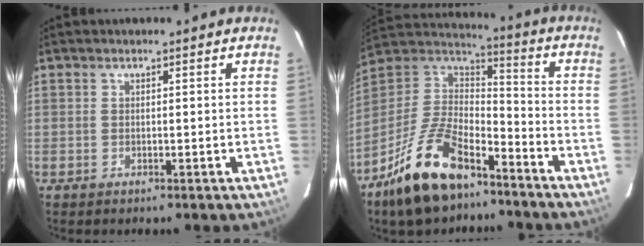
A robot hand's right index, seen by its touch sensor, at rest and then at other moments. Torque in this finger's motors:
{"motor_torque": [1.05, -1.09, 0.86, 0.21]}